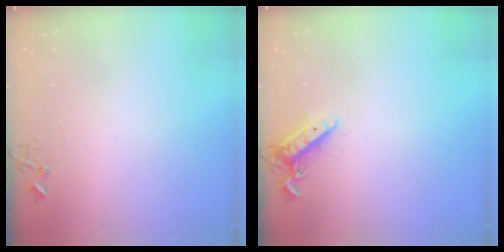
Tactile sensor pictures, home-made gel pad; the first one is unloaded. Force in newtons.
{"total": 11.3, "press": 11.2, "slide": 1.5}